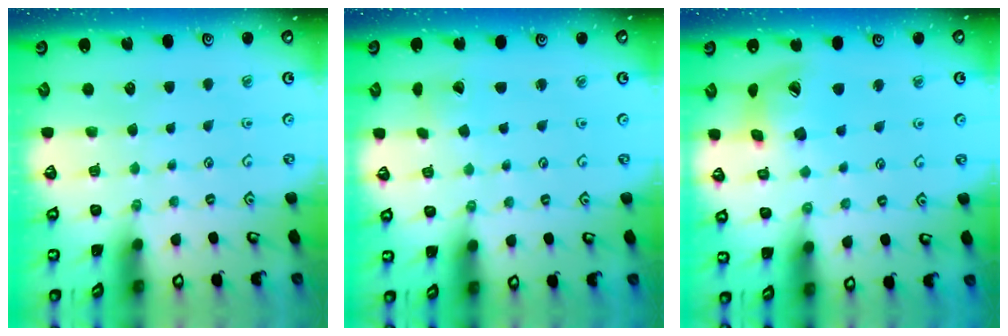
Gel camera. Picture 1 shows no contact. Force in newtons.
{"total": 0.9, "press": 0.9, "slide": 0.1}
{"total": 14.2, "press": 14.0, "slide": 2.0}